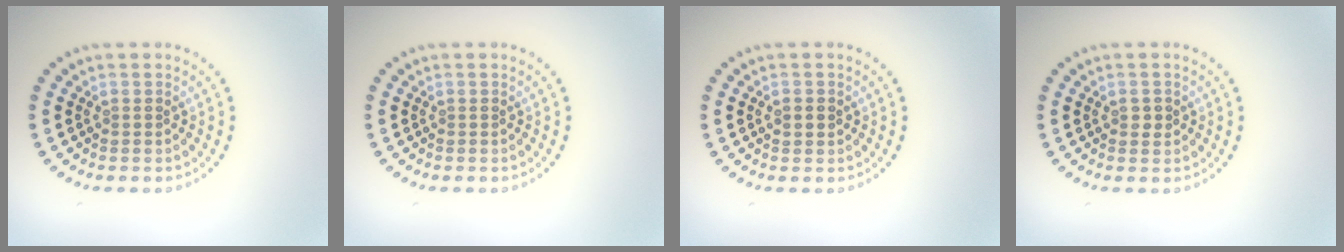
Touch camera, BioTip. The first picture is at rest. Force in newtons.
{"total": 0.0}
{"total": 1.2, "press": 1.1, "slide": 0.3}
{"total": 1.0, "press": 1.0, "slide": 0.1}